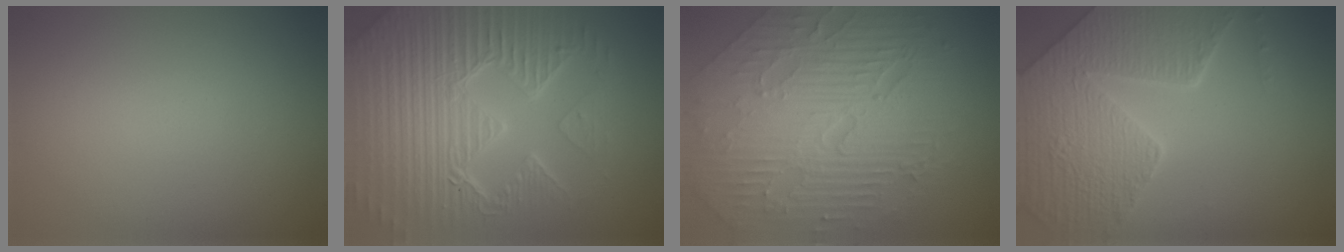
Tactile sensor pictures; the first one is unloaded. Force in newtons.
{"total": 9.5, "press": 6.7, "slide": 6.7}
{"total": 10.3, "press": 6.8, "slide": 7.7}
{"total": 8.6, "press": 6.1, "slide": 6.0}